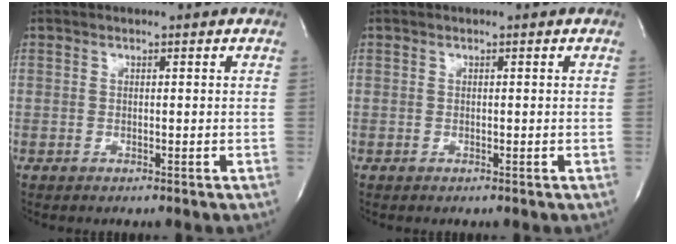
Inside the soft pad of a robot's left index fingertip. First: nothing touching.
{"total": 0.0}